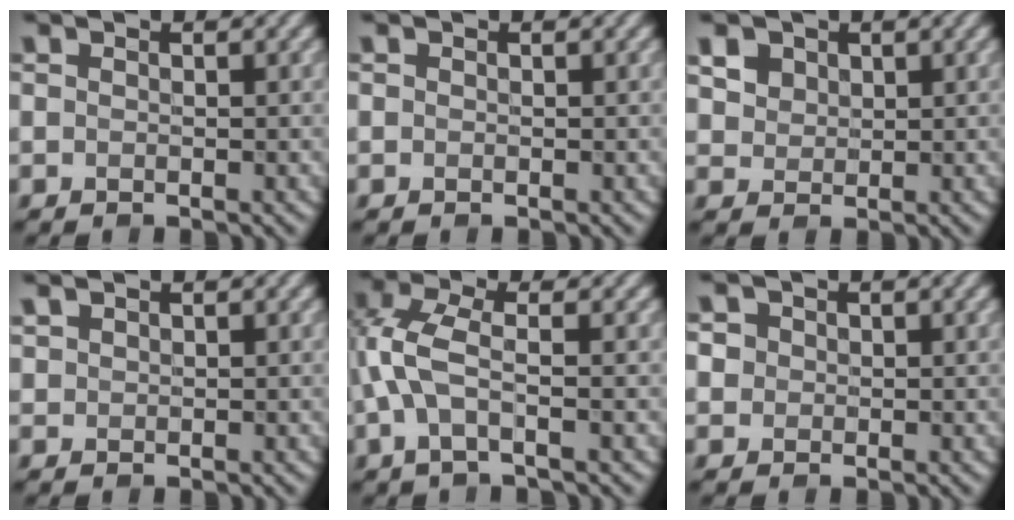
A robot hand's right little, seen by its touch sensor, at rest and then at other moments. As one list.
[{"total": 0.0}, {"total": 3.9, "force": [2.1, 2.9, 1.6], "torque": [-0.064, 0.006, 0.050]}, {"total": 0.6, "force": [0.6, 0.2, 0.1], "torque": [-0.004, 0.002, 0.022]}, {"total": 4.4, "force": [-0.5, 1.5, 4.1], "torque": [-0.096, 0.004, -0.012]}, {"total": 1.2, "force": [0.2, 1.1, 0.1], "torque": [0.000, -0.002, 0.012]}]